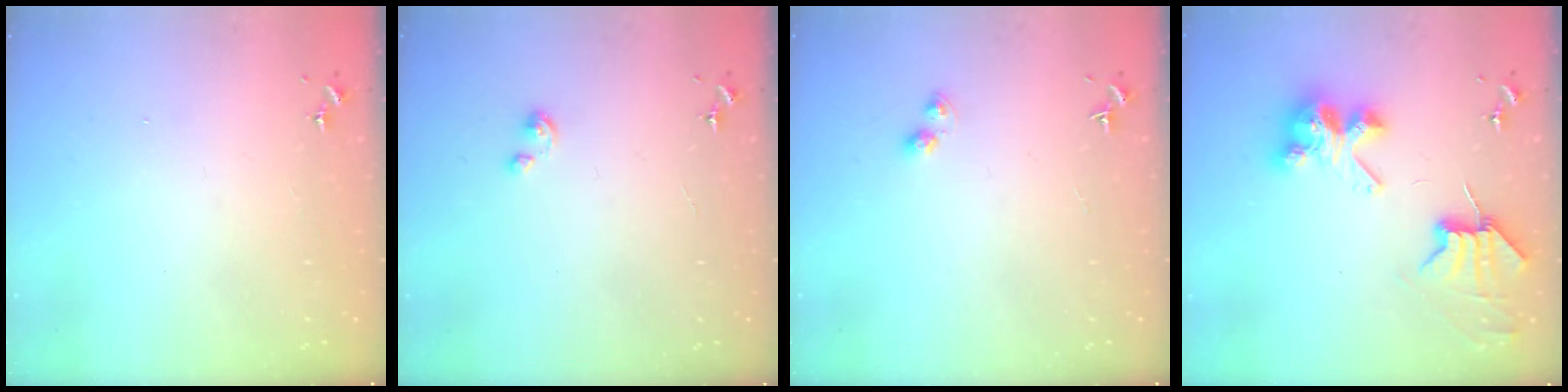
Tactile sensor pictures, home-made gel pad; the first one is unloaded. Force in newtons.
{"total": 2.3, "press": 2.3, "slide": 0.2}
{"total": 3.0, "press": 3.0, "slide": 0.5}
{"total": 8.2, "press": 8.1, "slide": 1.2}